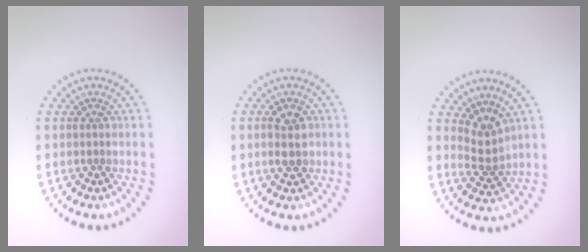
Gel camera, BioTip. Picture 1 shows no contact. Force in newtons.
{"total": 2.3, "press": 2.3, "slide": 0.2}
{"total": 2.5, "press": 1.7, "slide": 1.9}